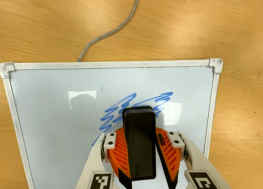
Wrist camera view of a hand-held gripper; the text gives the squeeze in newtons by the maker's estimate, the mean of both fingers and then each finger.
{"total": 13.7, "left": 15.0, "right": 12.5}